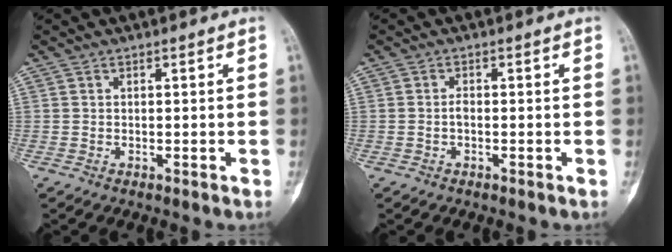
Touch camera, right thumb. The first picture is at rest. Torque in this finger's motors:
{"motor_torque": [-0.22, 0.02, 0.26, -0.28, 0.00]}